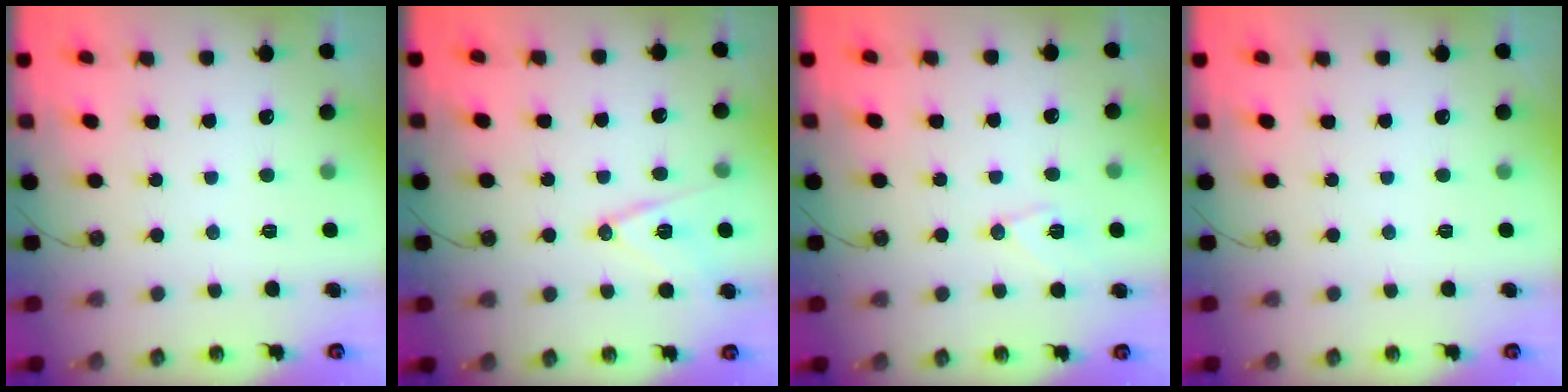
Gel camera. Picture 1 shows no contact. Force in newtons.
{"total": 12.7, "press": 12.2, "slide": 3.3}
{"total": 8.3, "press": 8.2, "slide": 1.1}
{"total": 0.0}